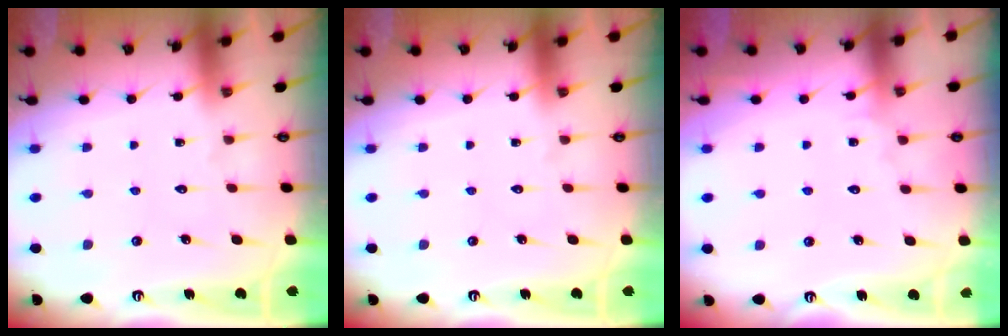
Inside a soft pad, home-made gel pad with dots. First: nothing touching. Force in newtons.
{"total": 0.0}
{"total": 2.7, "press": 2.7, "slide": 0.3}